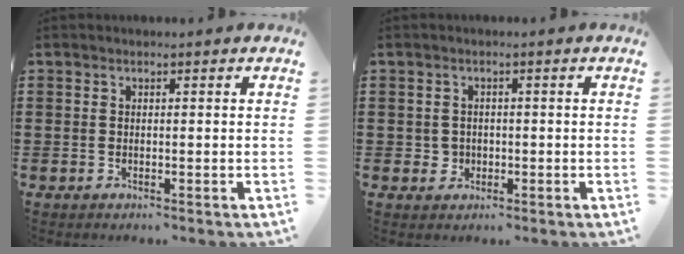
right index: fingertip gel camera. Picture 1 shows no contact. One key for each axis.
{"total": 1.6, "fx": -0.3, "fy": 1.5, "fz": 0.5, "tx": -0.016, "ty": 0.002, "tz": -0.006}